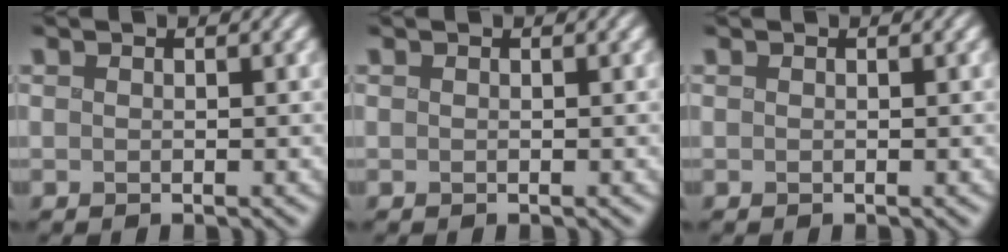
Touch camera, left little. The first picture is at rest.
{"total": 0.0}
{"total": 0.0}